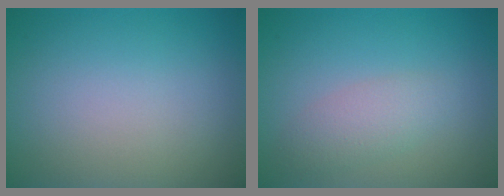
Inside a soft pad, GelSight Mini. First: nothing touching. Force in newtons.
{"total": 2.3, "press": 2.3, "slide": 0.1}